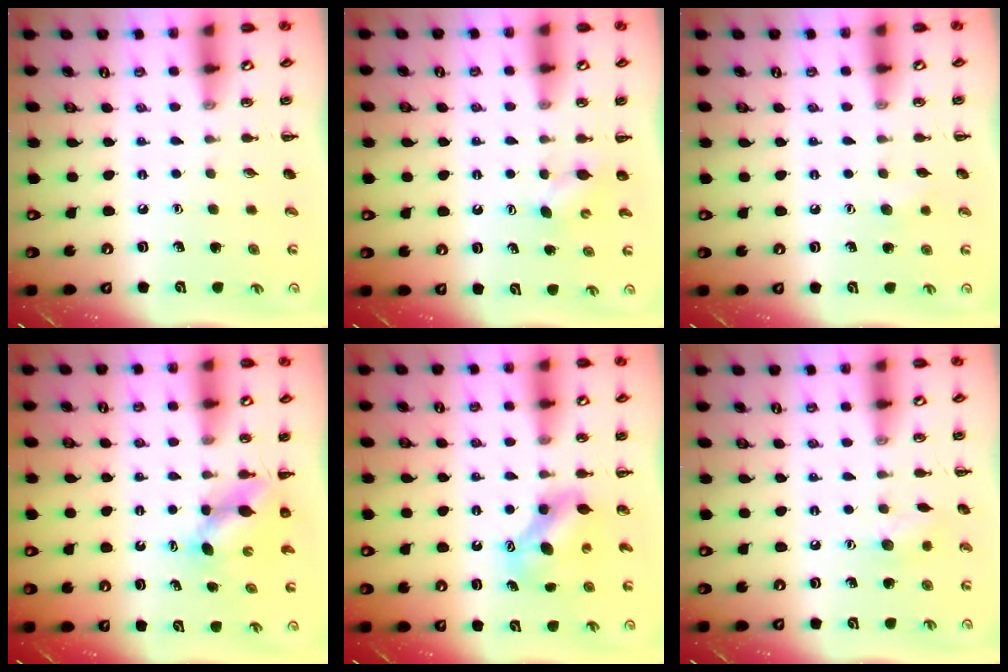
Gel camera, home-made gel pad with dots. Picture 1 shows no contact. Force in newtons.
{"total": 3.3, "press": 3.2, "slide": 0.7}
{"total": 5.2, "press": 5.0, "slide": 1.2}
{"total": 4.6, "press": 4.6, "slide": 0.3}
{"total": 7.7, "press": 7.7, "slide": 0.6}
{"total": 6.1, "press": 6.1, "slide": 0.9}